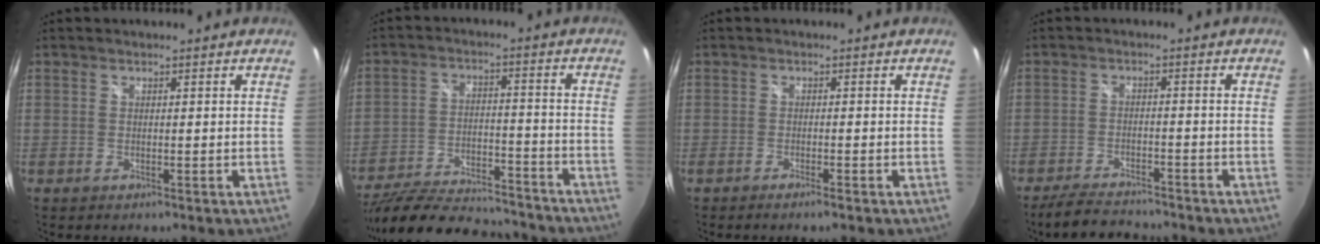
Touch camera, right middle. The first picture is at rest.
{"total": 22.6, "force": [-19.5, 6.3, 9.6], "torque": [-0.189, -0.021, -0.284]}
{"total": 1.9, "force": [-1.5, 0.0, 1.1], "torque": [-0.025, -0.002, -0.028]}
{"total": 8.4, "force": [-7.5, 2.0, 3.1], "torque": [-0.085, -0.009, -0.120]}